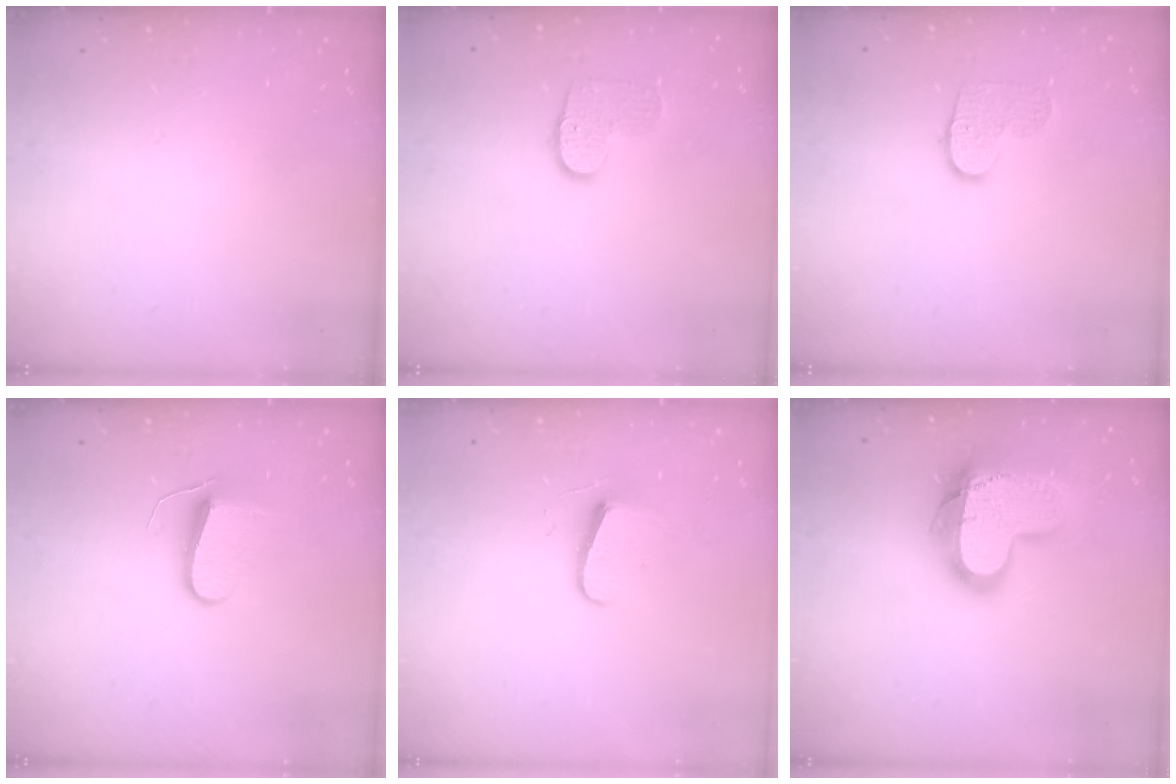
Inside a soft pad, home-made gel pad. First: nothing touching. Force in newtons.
{"total": 8.3, "press": 8.3, "slide": 0.3}
{"total": 8.0, "press": 8.0, "slide": 0.4}
{"total": 8.5, "press": 8.5, "slide": 0.6}
{"total": 6.8, "press": 6.8, "slide": 0.7}
{"total": 19.1, "press": 19.0, "slide": 1.5}